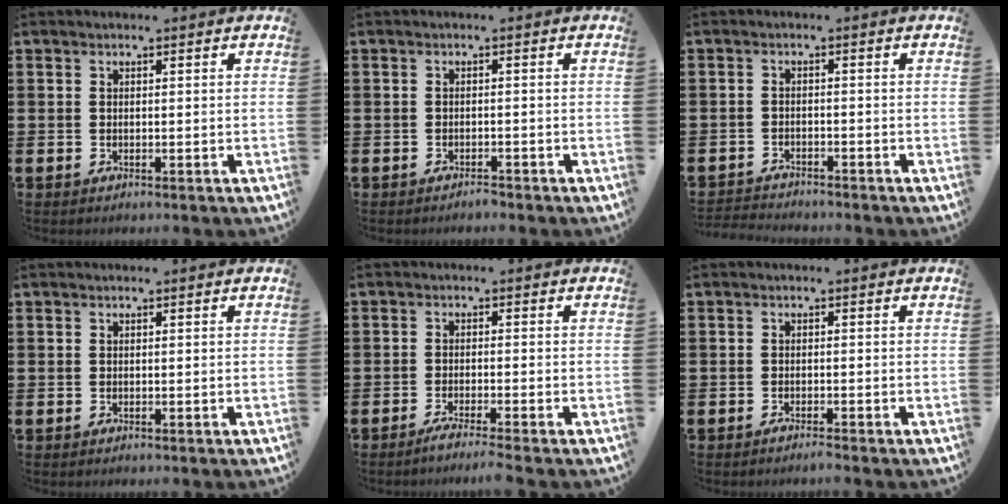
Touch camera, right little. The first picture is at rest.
{"total": 1.0, "force": [-0.9, 0.0, 0.0], "torque": [-0.004, -0.001, -0.019]}
{"total": 1.8, "force": [-1.8, 0.0, -0.2], "torque": [-0.001, 0.004, -0.041]}
{"total": 0.0}
{"total": 1.9, "force": [-1.4, -0.2, 1.2], "torque": [-0.019, -0.001, -0.027]}
{"total": 0.8, "force": [-0.7, -0.1, 0.4], "torque": [-0.006, -0.005, -0.014]}